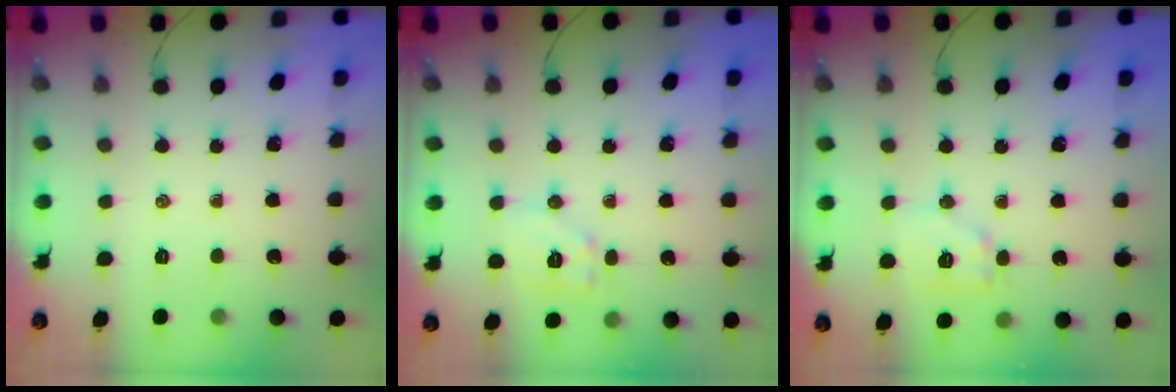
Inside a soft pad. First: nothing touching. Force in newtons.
{"total": 8.2, "press": 8.2, "slide": 0.3}
{"total": 8.9, "press": 8.9, "slide": 0.7}